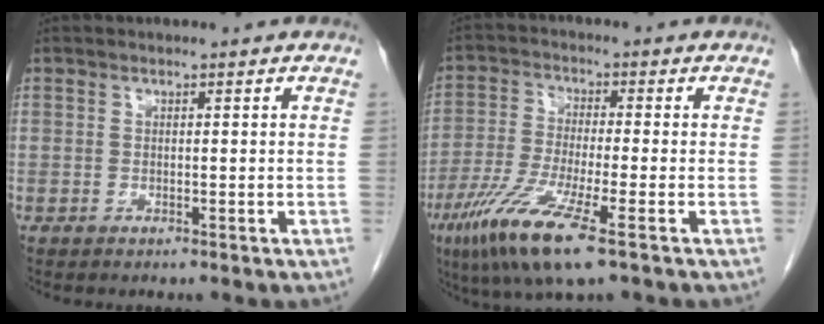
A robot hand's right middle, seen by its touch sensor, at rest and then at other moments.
{"total": 11.0, "force": [-5.8, 0.6, 9.3], "torque": [-0.195, -0.031, -0.109]}